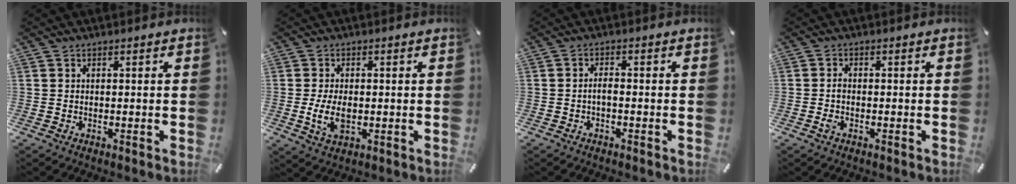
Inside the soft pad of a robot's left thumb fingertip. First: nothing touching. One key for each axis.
{"total": 6.3, "fx": -0.6, "fy": 3.8, "fz": 5.0, "tx": -0.113, "ty": -0.002, "tz": -0.013}
{"total": 2.1, "fx": -1.0, "fy": 0.6, "fz": 1.8, "tx": -0.040, "ty": 0.002, "tz": -0.021}
{"total": 1.6, "fx": -0.7, "fy": 0.6, "fz": 1.3, "tx": -0.032, "ty": -0.001, "tz": -0.016}